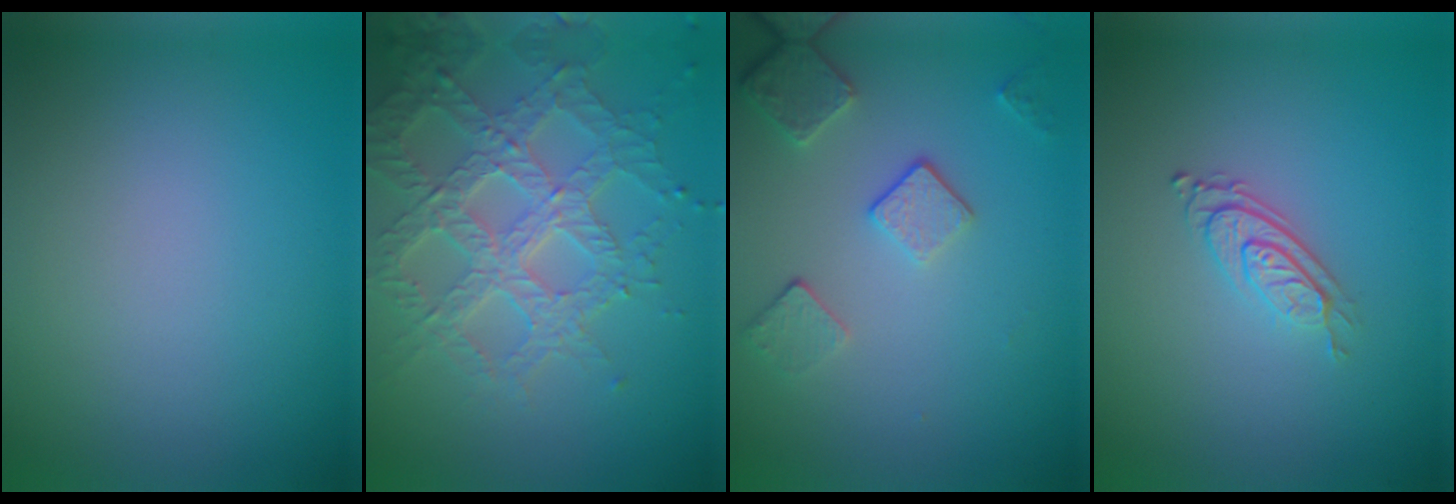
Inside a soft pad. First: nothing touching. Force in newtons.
{"total": 6.9, "press": 5.3, "slide": 4.5}
{"total": 3.5, "press": 2.8, "slide": 2.1}
{"total": 2.8, "press": 2.1, "slide": 1.9}